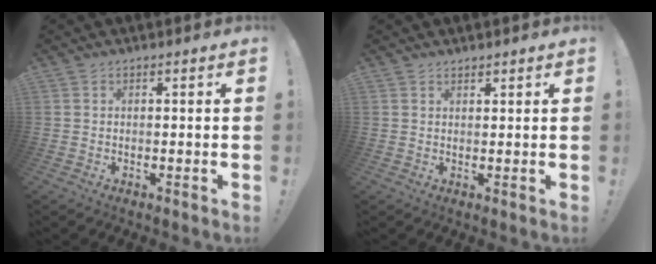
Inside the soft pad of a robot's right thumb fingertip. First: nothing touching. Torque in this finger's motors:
{"motor_torque": [0.11, -0.24, -0.16, -0.17, 0.01]}